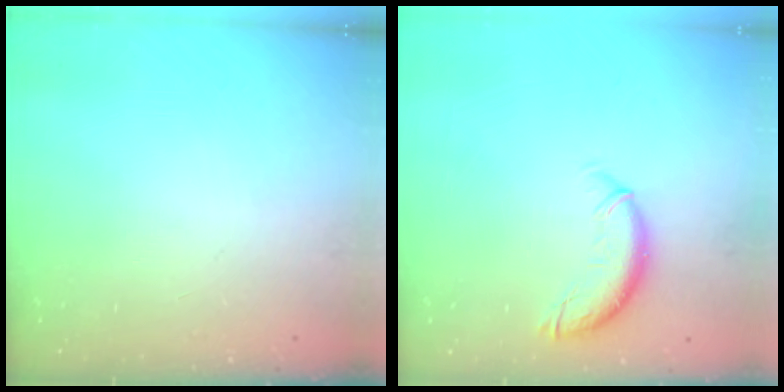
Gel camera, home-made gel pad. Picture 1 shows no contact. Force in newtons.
{"total": 9.7, "press": 9.7, "slide": 0.7}